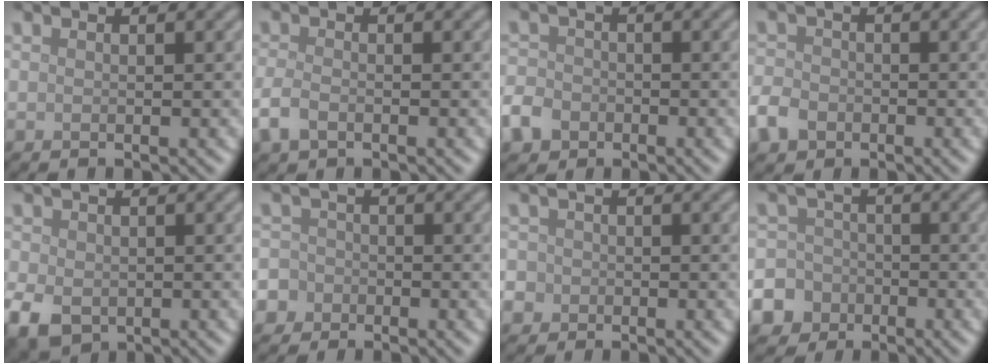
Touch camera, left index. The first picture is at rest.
{"total": 2.2, "force": [-1.2, 1.2, 1.4], "torque": [-0.036, -0.003, -0.032]}
{"total": 4.0, "force": [-2.2, 3.1, 1.3], "torque": [-0.020, -0.010, -0.049]}
{"total": 3.0, "force": [-1.6, 2.3, 1.2], "torque": [-0.028, -0.003, -0.041]}
{"total": 4.4, "force": [-1.4, 3.4, 2.5], "torque": [-0.060, -0.014, -0.028]}
{"total": 5.4, "force": [-2.6, 4.6, 0.9], "torque": [-0.013, -0.004, -0.070]}
{"total": 3.9, "force": [-1.2, 3.5, 1.0], "torque": [-0.007, 0.003, -0.046]}
{"total": 8.6, "force": [-4.4, 7.3, 1.3], "torque": [-0.035, -0.023, -0.100]}